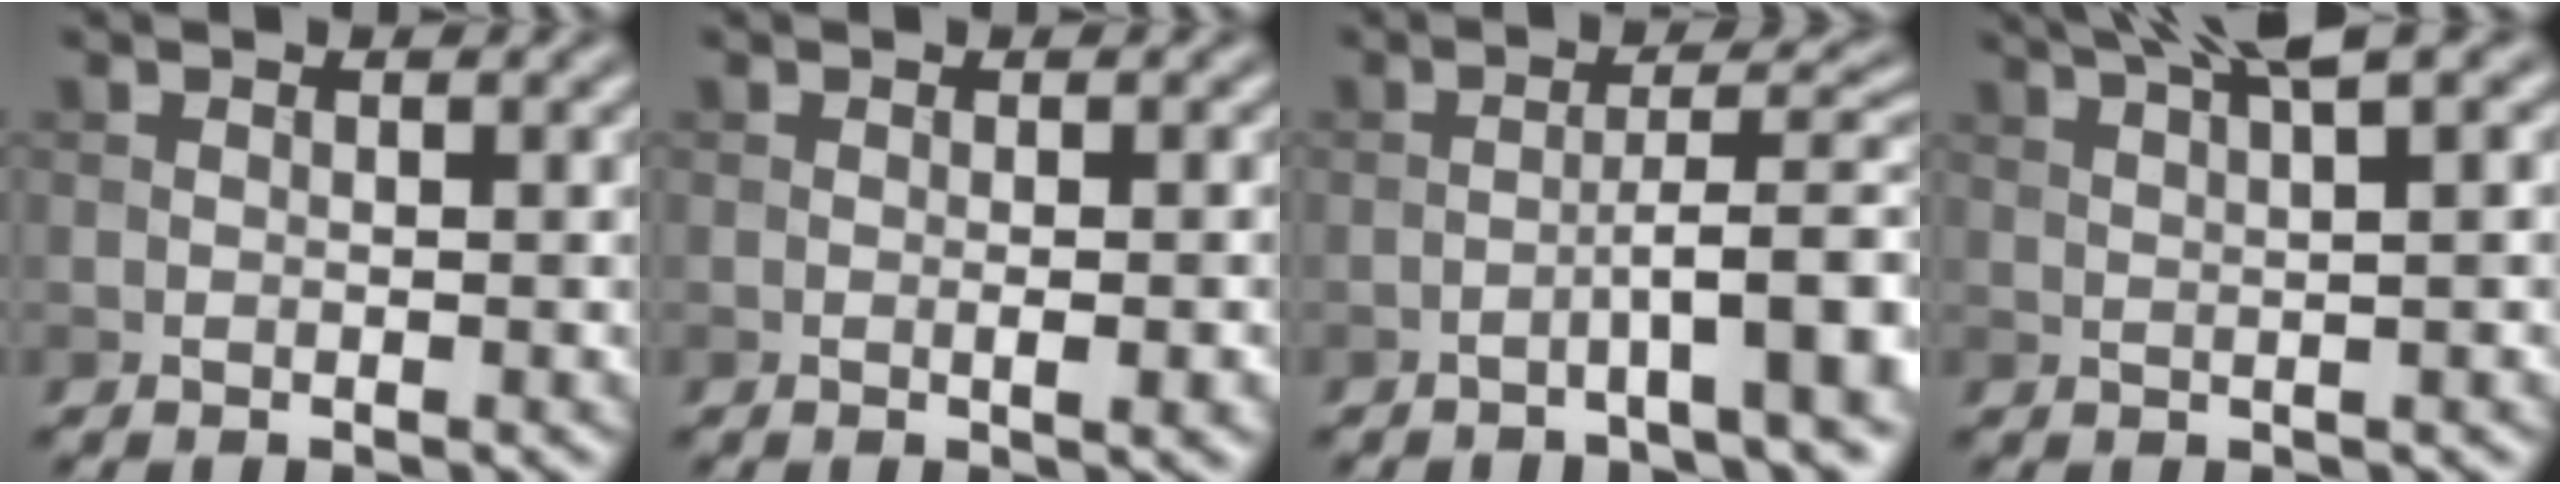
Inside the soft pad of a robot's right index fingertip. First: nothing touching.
{"total": 2.0, "force": [-0.3, 0.4, 1.9], "torque": [-0.025, -0.003, -0.003]}
{"total": 6.1, "force": [-2.6, 0.7, 5.5], "torque": [-0.079, 0.018, -0.048]}
{"total": 5.4, "force": [3.4, 0.8, 4.2], "torque": [-0.062, 0.015, 0.046]}